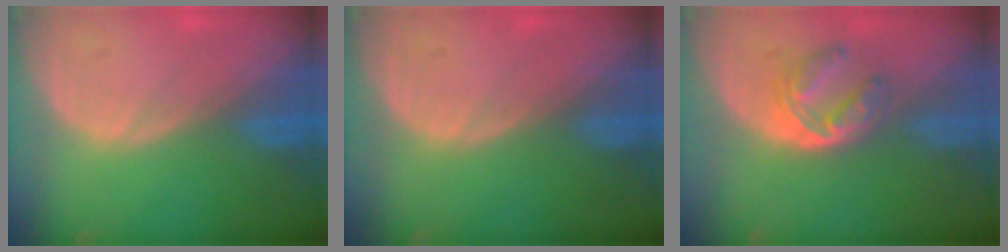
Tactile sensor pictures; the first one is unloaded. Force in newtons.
{"total": 0.0}
{"total": 6.2, "press": 5.0, "slide": 3.5}